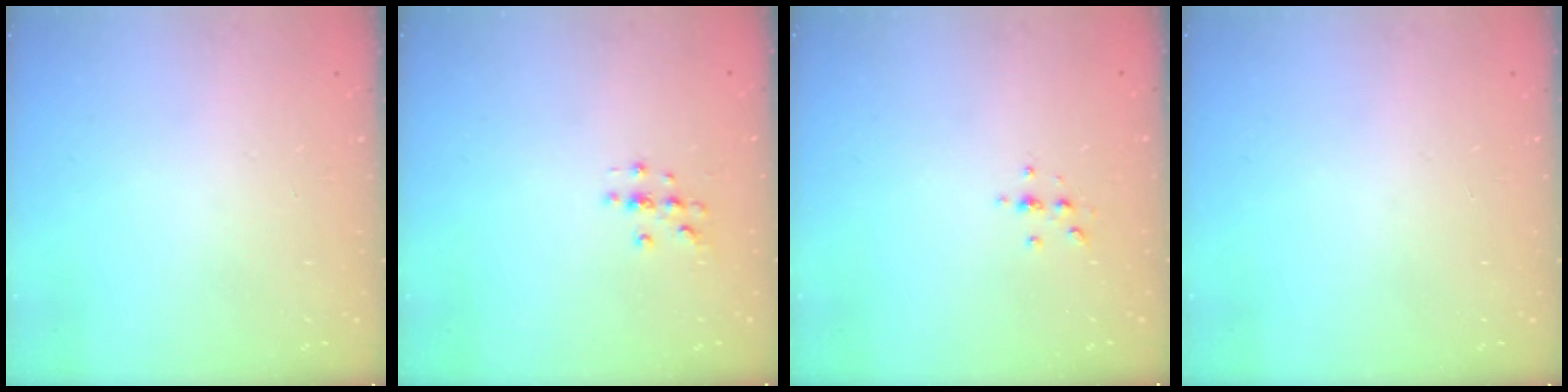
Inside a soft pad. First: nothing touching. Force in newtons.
{"total": 2.0, "press": 2.0, "slide": 0.2}
{"total": 2.4, "press": 2.4, "slide": 0.3}
{"total": 0.0}